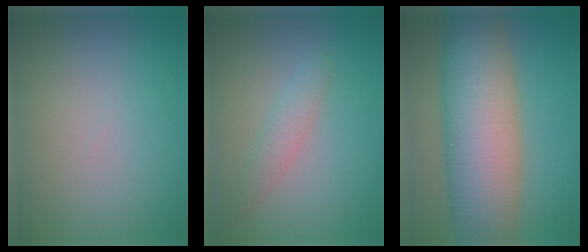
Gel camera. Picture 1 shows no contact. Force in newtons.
{"total": 2.0, "press": 2.0, "slide": 0.1}
{"total": 12.1, "press": 12.1, "slide": 0.6}